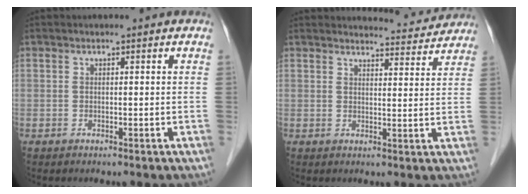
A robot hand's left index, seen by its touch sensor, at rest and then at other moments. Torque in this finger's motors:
{"motor_torque": [0.96, -1.18, -0.01, -0.01]}